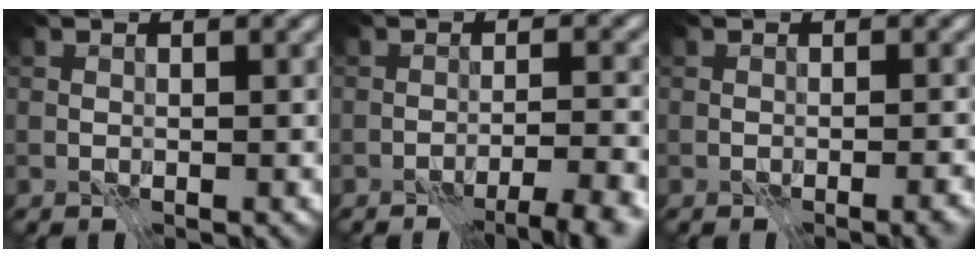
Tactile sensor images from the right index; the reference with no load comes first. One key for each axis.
{"total": 4.0, "fx": -3.2, "fy": 0.2, "fz": 2.5, "tx": -0.036, "ty": 0.001, "tz": -0.050}
{"total": 1.9, "fx": -1.1, "fy": 0.4, "fz": 1.4, "tx": -0.020, "ty": -0.003, "tz": -0.014}